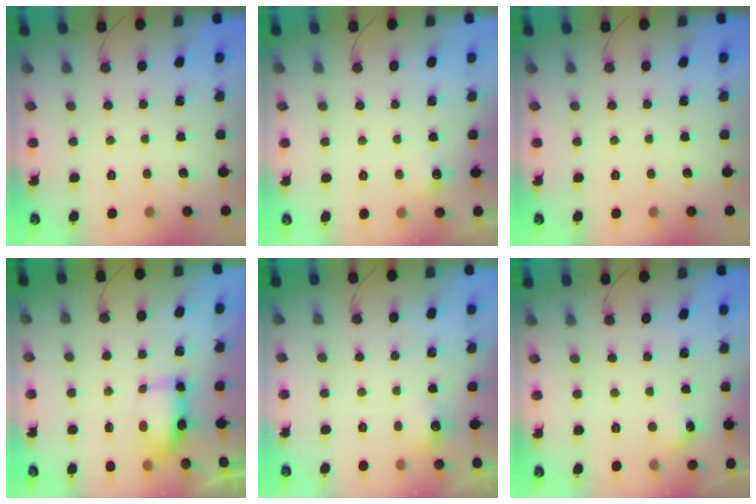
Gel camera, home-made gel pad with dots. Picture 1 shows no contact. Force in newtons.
{"total": 11.4, "press": 3.9, "slide": 10.8}
{"total": 0.0}
{"total": 6.9, "press": 6.9, "slide": 0.6}
{"total": 6.8, "press": 4.4, "slide": 5.2}
{"total": 5.1, "press": 5.0, "slide": 1.3}